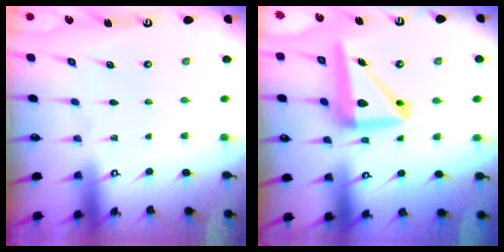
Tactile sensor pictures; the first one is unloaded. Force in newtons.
{"total": 15.1, "press": 14.8, "slide": 2.6}